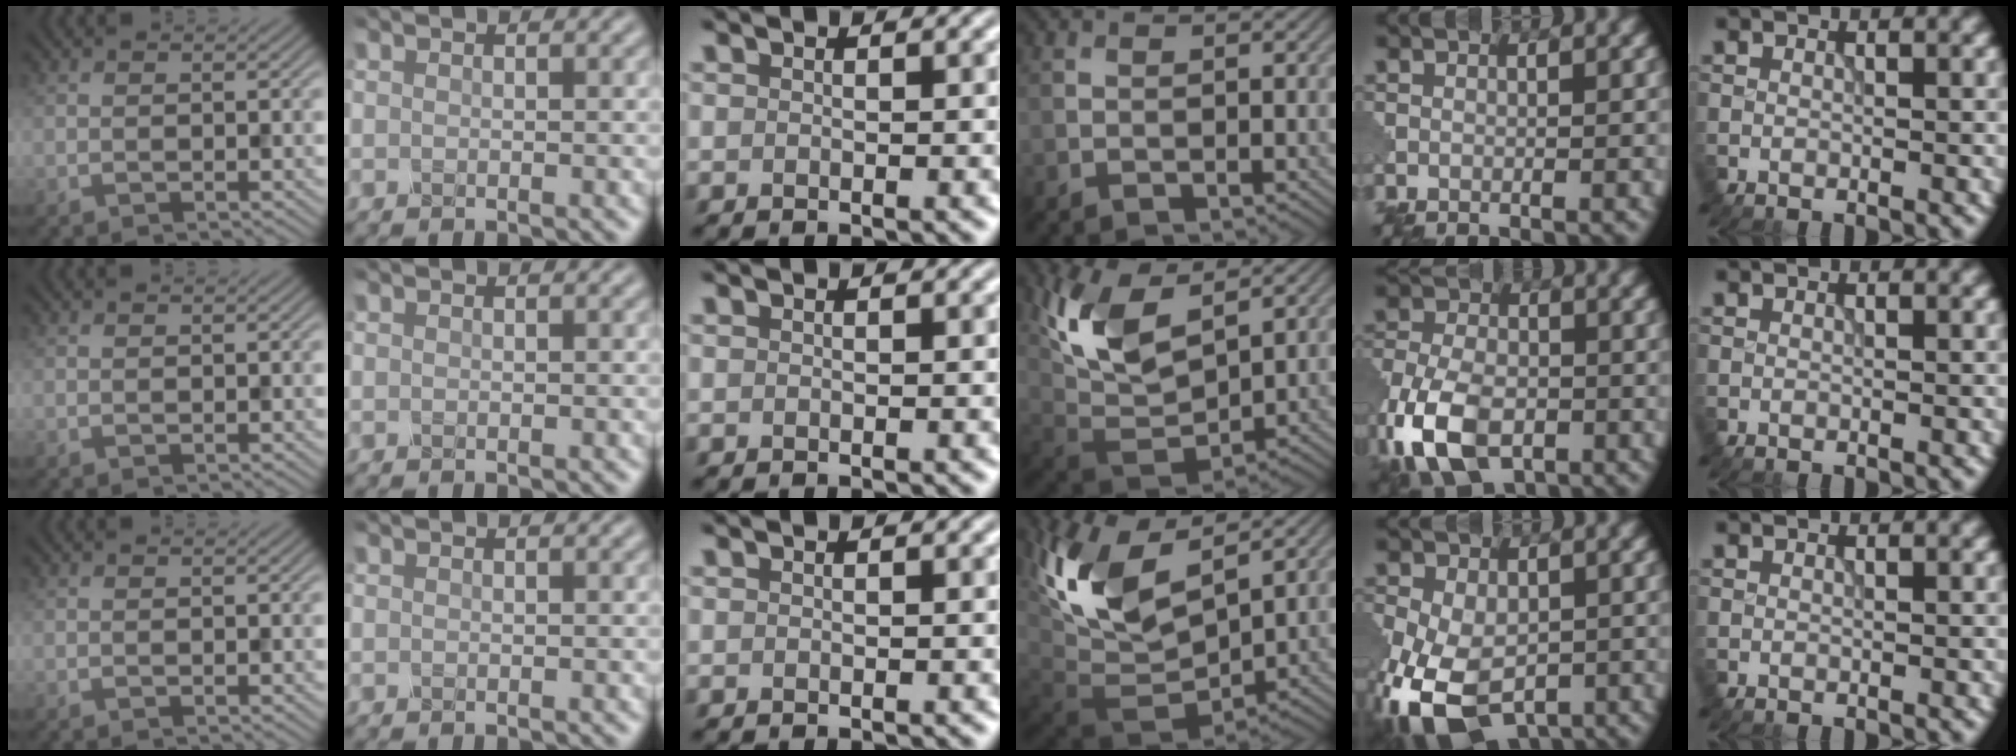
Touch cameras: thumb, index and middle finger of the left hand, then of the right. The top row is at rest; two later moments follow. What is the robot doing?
{"motion": "squeeze", "object": "clothespin"}